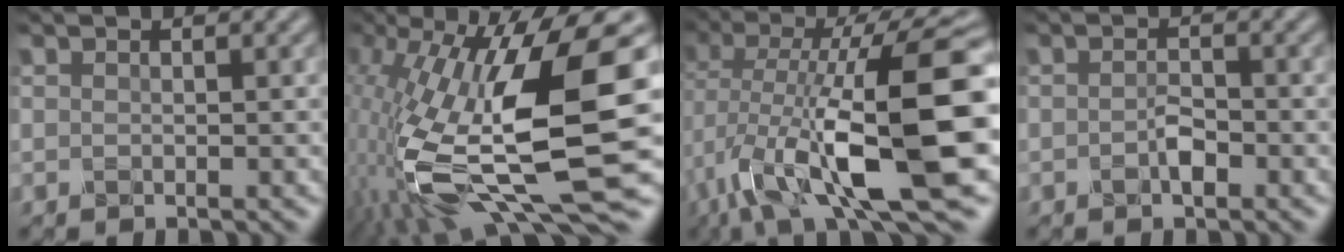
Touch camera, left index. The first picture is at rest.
{"total": 15.8, "force": [-1.4, 5.8, 14.6], "torque": [-0.296, -0.014, -0.019]}
{"total": 14.2, "force": [-2.9, 4.0, 13.4], "torque": [-0.224, 0.002, -0.056]}
{"total": 1.9, "force": [-1.2, 0.8, 1.2], "torque": [-0.025, -0.002, -0.026]}